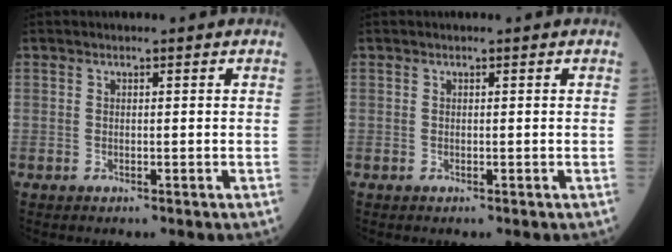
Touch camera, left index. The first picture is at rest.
{"total": 0.0}